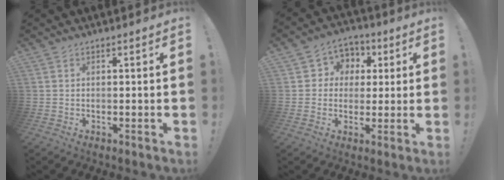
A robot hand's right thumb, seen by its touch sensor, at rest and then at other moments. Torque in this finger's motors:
{"motor_torque": [0.00, 0.00, -0.23, -0.04, -0.05]}